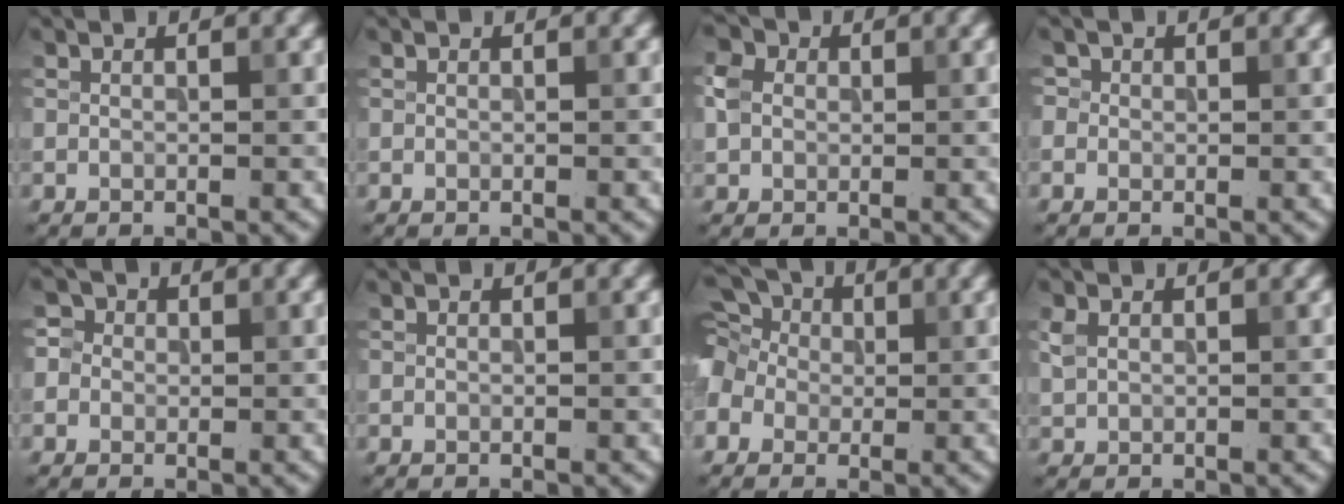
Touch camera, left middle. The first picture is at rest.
{"total": 0.0}
{"total": 2.7, "force": [0.3, 2.3, 1.3], "torque": [-0.029, 0.005, 0.000]}
{"total": 1.2, "force": [0.3, 1.1, 0.3], "torque": [-0.005, 0.000, -0.004]}
{"total": 2.9, "force": [0.8, 2.6, 1.0], "torque": [0.004, 0.015, -0.008]}
{"total": 0.0}
{"total": 8.8, "force": [1.0, 7.4, 4.7], "torque": [-0.108, 0.045, -0.037]}
{"total": 1.4, "force": [0.6, 1.1, 0.7], "torque": [-0.017, 0.003, 0.014]}